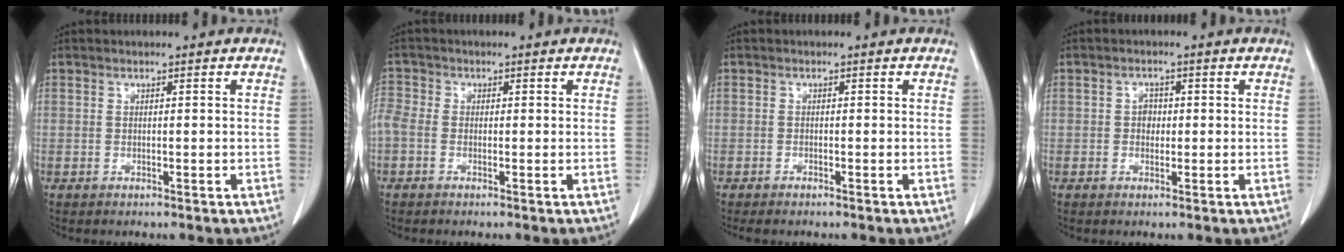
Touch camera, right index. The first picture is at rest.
{"total": 2.8, "force": [-0.5, 2.0, 1.9], "torque": [-0.063, 0.016, -0.014]}
{"total": 1.5, "force": [-1.3, 0.1, 0.8], "torque": [-0.012, -0.003, -0.018]}
{"total": 1.7, "force": [0.0, 1.4, 1.0], "torque": [-0.013, 0.004, -0.001]}